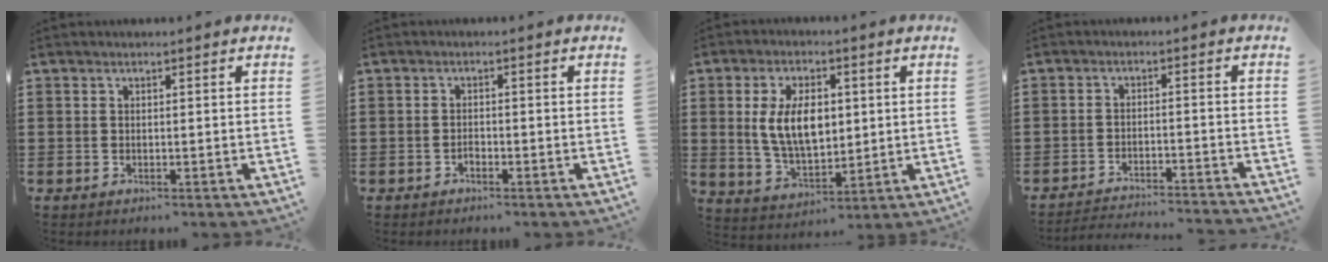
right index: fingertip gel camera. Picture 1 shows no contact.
{"total": 1.0, "force": [-0.8, 0.5, 0.4], "torque": [-0.011, -0.001, -0.015]}
{"total": 8.9, "force": [1.2, 5.0, 7.3], "torque": [-0.151, 0.007, 0.018]}
{"total": 3.1, "force": [-3.1, -0.1, 0.5], "torque": [-0.013, 0.000, -0.065]}